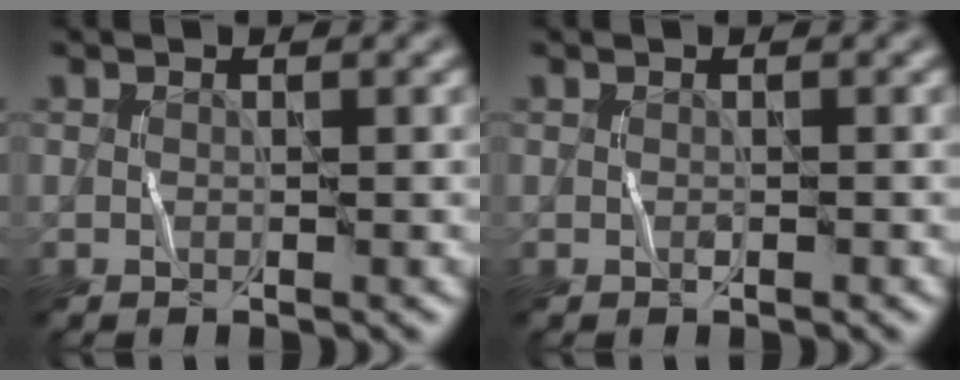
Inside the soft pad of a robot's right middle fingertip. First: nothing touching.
{"total": 0.0}